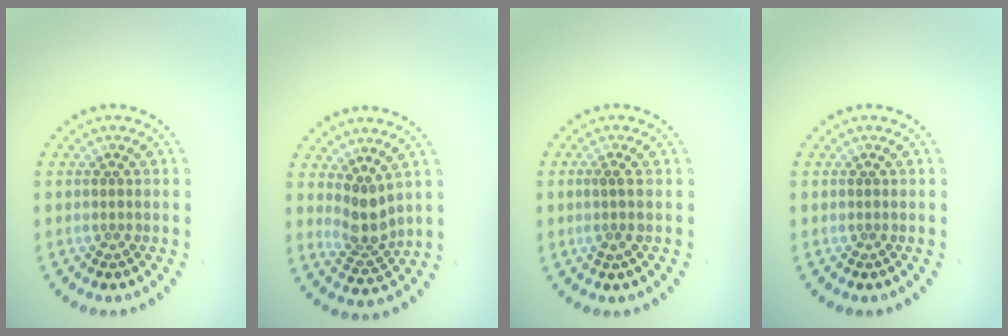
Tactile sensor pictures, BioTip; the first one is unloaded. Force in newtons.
{"total": 2.6, "press": 2.1, "slide": 1.6}
{"total": 1.5, "press": 1.1, "slide": 0.9}
{"total": 0.0}